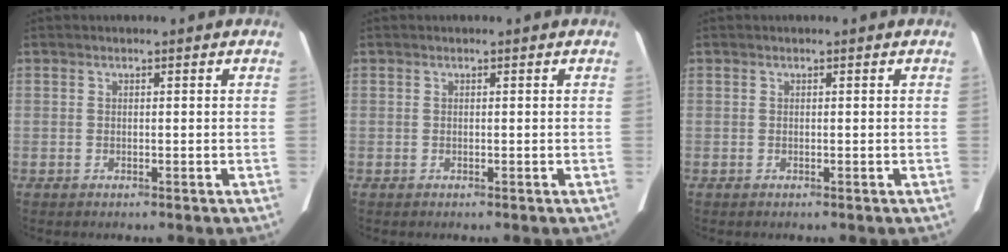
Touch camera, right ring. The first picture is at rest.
{"total": 0.0}
{"total": 0.0}